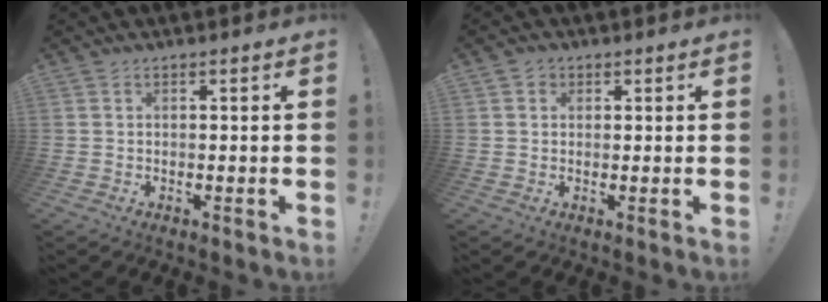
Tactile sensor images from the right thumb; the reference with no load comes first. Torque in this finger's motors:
{"motor_torque": [0.02, -0.35, -0.31, -0.01, 0.00]}